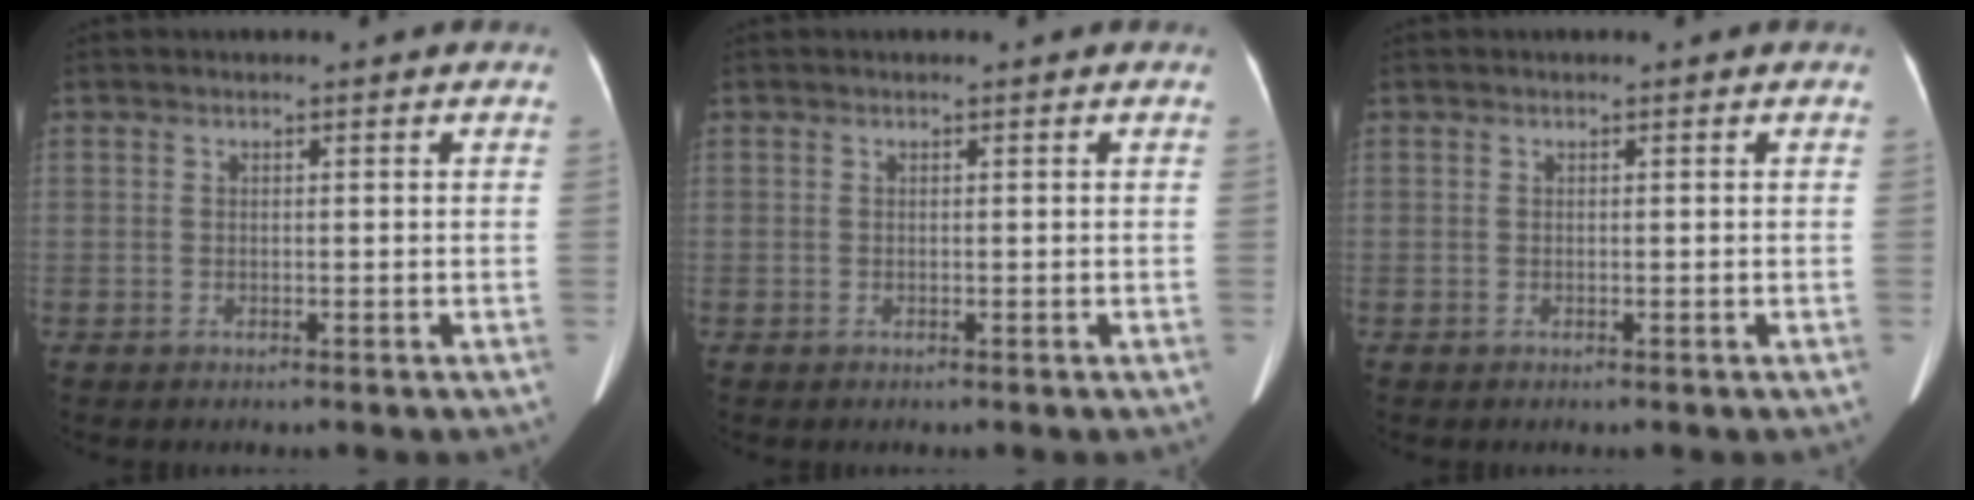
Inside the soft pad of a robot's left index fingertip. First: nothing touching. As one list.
[{"total": 0.0}, {"total": 0.0}]